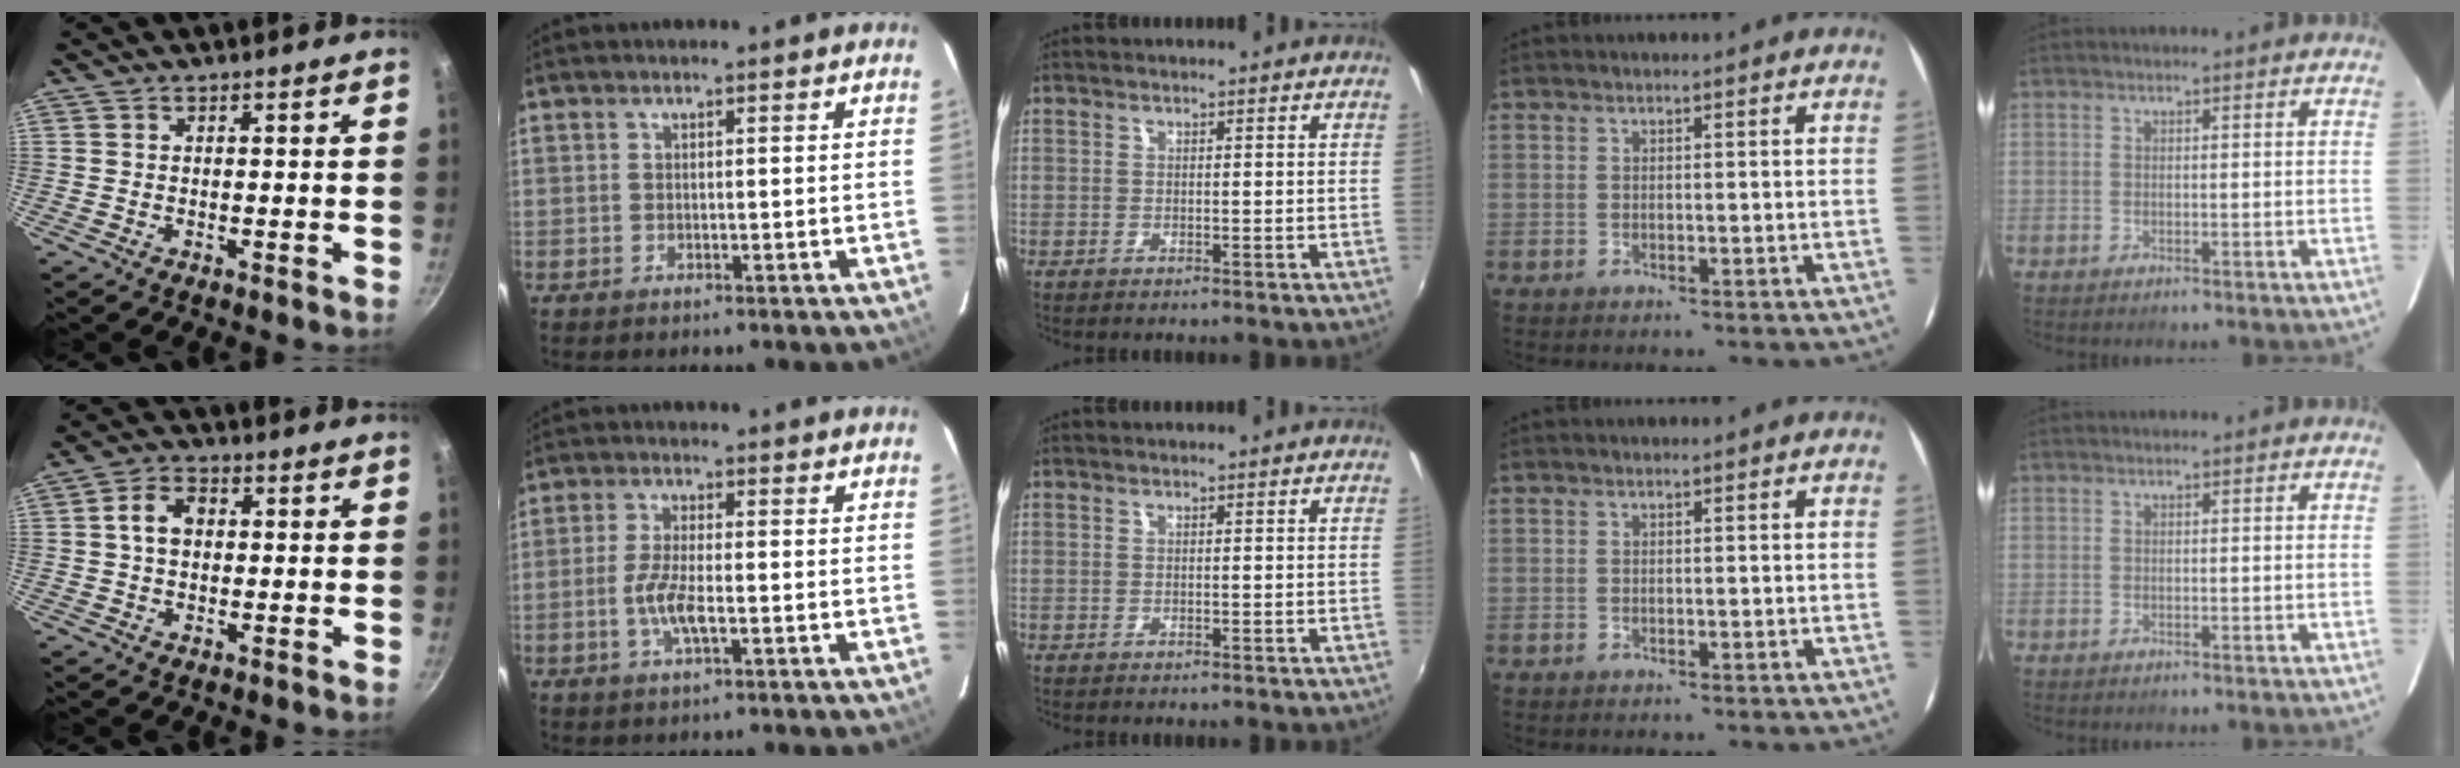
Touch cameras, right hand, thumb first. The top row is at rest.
{"thumb": {"total": 5.4, "force": [0.5, 3.9, 3.7], "torque": [-0.053, 0.014, 0.000]}, "index": {"total": 5.7, "force": [-1.7, 1.3, 5.3], "torque": [-0.111, -0.004, -0.033]}}